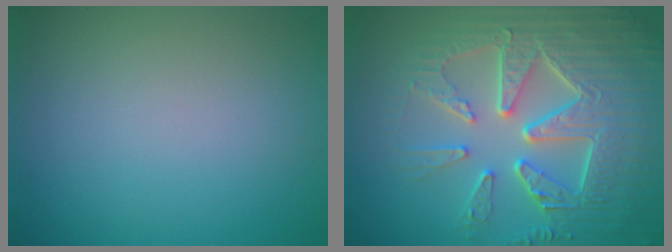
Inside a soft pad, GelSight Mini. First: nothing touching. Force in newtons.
{"total": 9.1, "press": 6.5, "slide": 6.3}